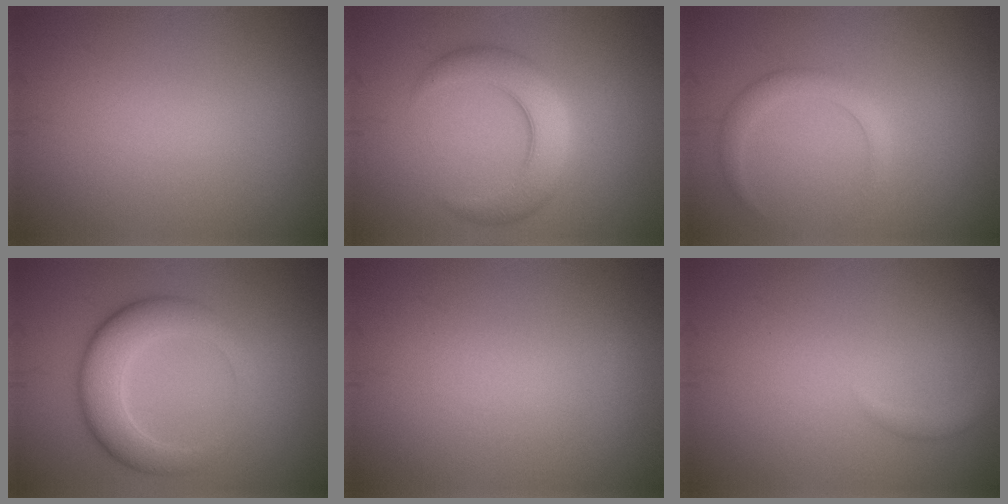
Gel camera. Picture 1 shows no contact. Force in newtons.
{"total": 5.3, "press": 5.3, "slide": 0.1}
{"total": 2.0, "press": 2.0, "slide": 0.2}
{"total": 5.4, "press": 5.4, "slide": 0.2}
{"total": 0.0}
{"total": 1.5, "press": 1.5, "slide": 0.1}